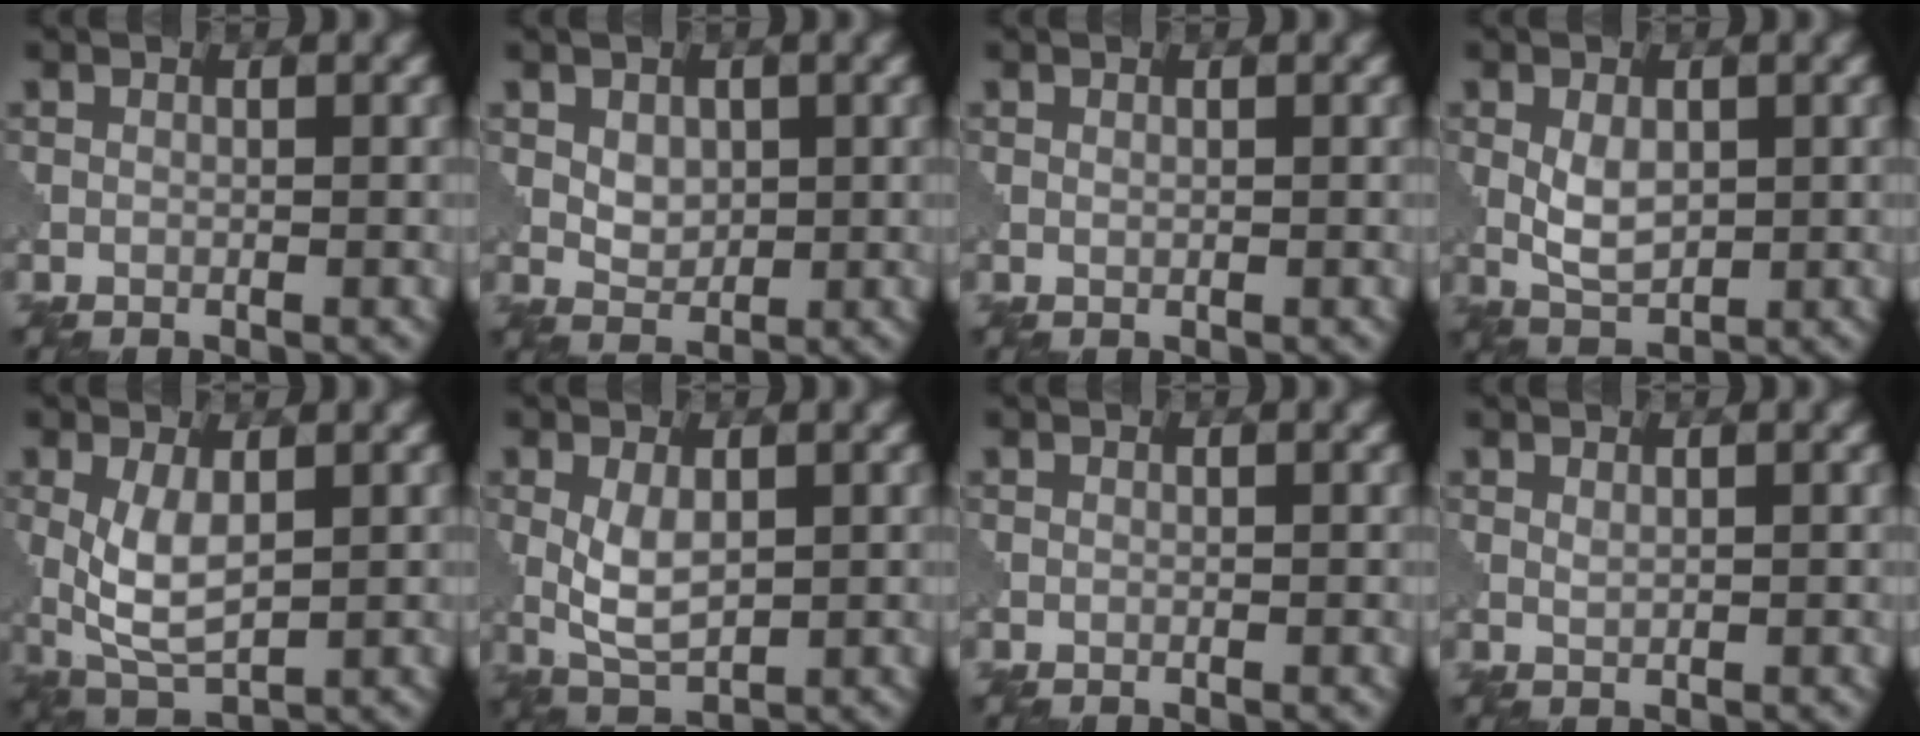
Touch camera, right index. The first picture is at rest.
{"total": 2.1, "force": [0.5, 1.5, 1.3], "torque": [-0.024, -0.002, 0.011]}
{"total": 0.0}
{"total": 3.3, "force": [0.2, 2.0, 2.6], "torque": [-0.055, -0.001, 0.007]}
{"total": 4.6, "force": [0.5, 2.1, 4.1], "torque": [-0.094, -0.005, 0.013]}
{"total": 3.6, "force": [0.4, 1.8, 3.1], "torque": [-0.069, 0.000, 0.012]}
{"total": 0.0}
{"total": 0.6, "force": [0.4, 0.2, 0.4], "torque": [-0.013, 0.000, 0.009]}